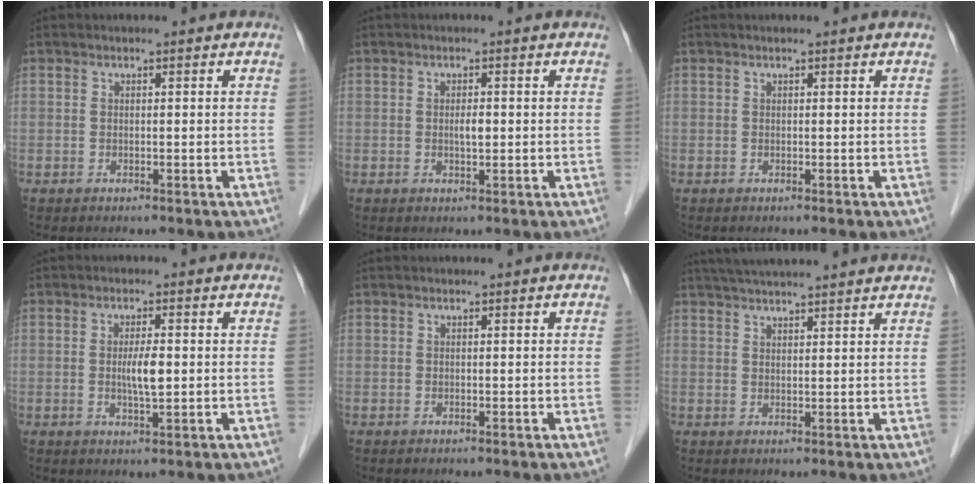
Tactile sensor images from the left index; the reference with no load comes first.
{"total": 1.6, "force": [0.0, 0.5, 1.5], "torque": [-0.027, 0.001, 0.000]}
{"total": 0.0}
{"total": 3.6, "force": [-0.1, 0.6, 3.6], "torque": [-0.068, -0.004, 0.000]}
{"total": 0.0}
{"total": 11.1, "force": [10.1, 0.0, 4.8], "torque": [-0.081, 0.034, 0.135]}